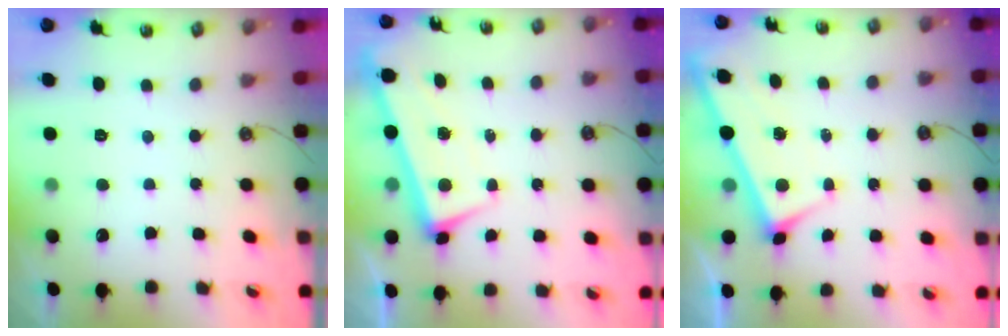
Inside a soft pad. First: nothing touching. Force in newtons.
{"total": 1.5, "press": 0.3, "slide": 1.5}
{"total": 2.6, "press": 2.6, "slide": 0.4}